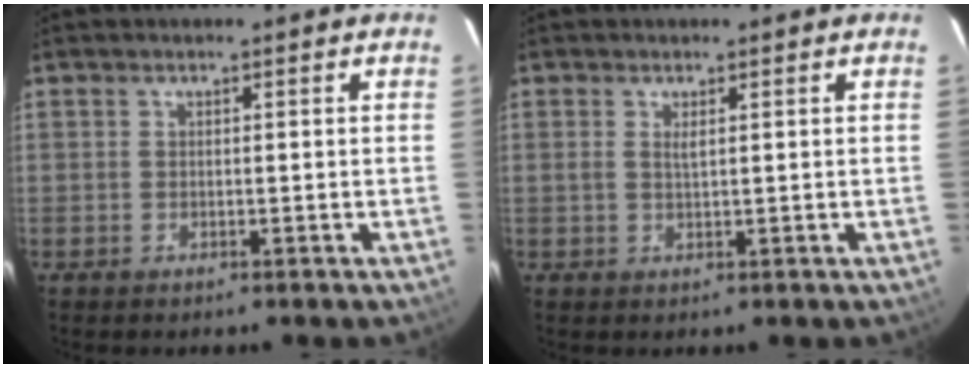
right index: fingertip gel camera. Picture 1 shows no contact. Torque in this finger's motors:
{"motor_torque": [-0.11, 0.11, 0.00, 0.00]}